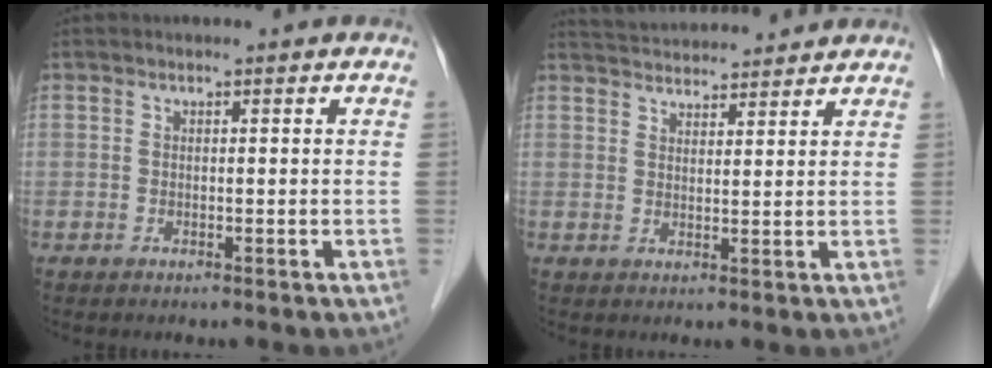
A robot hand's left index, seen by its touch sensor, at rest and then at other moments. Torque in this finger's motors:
{"motor_torque": [0.00, -0.23, 0.04, 0.00]}